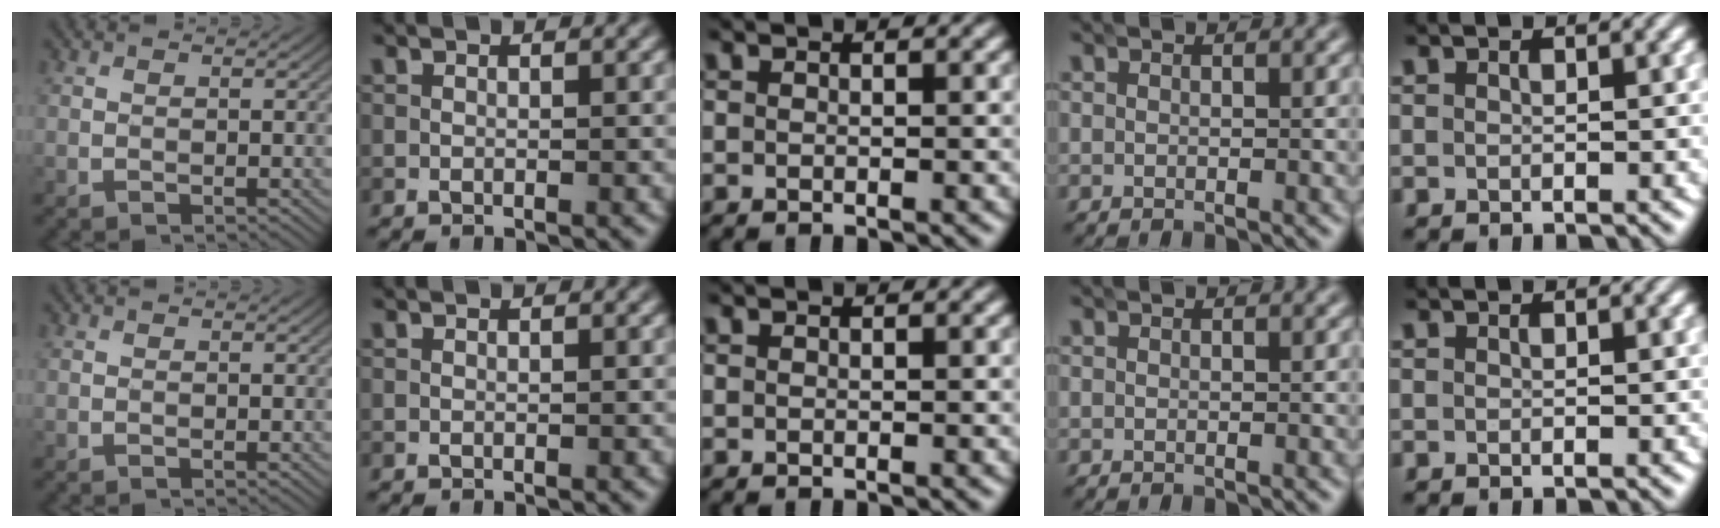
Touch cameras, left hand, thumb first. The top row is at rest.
{}